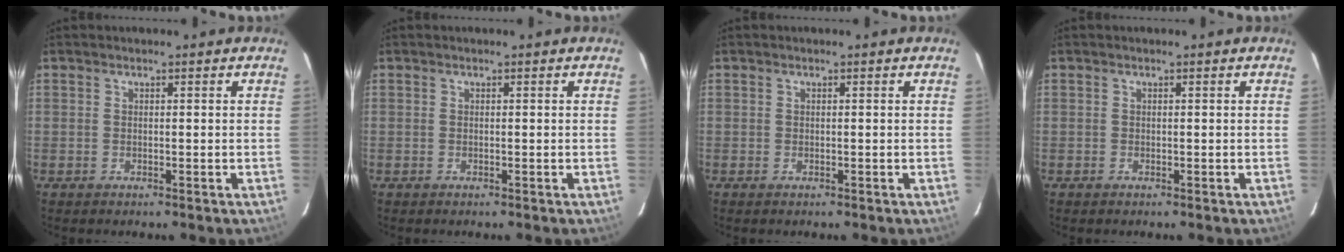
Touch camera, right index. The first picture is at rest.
{"total": 0.0}
{"total": 0.0}
{"total": 0.0}